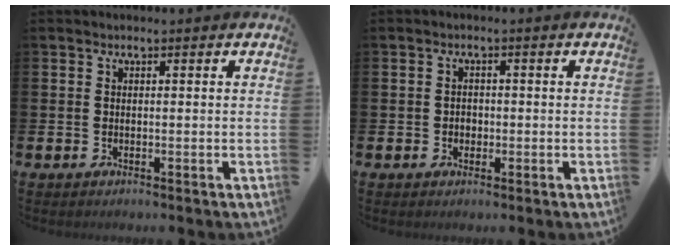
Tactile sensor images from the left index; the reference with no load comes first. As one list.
[{"total": 1.5, "force": [-0.3, 1.3, 0.6], "torque": [-0.004, 0.005, -0.011]}]